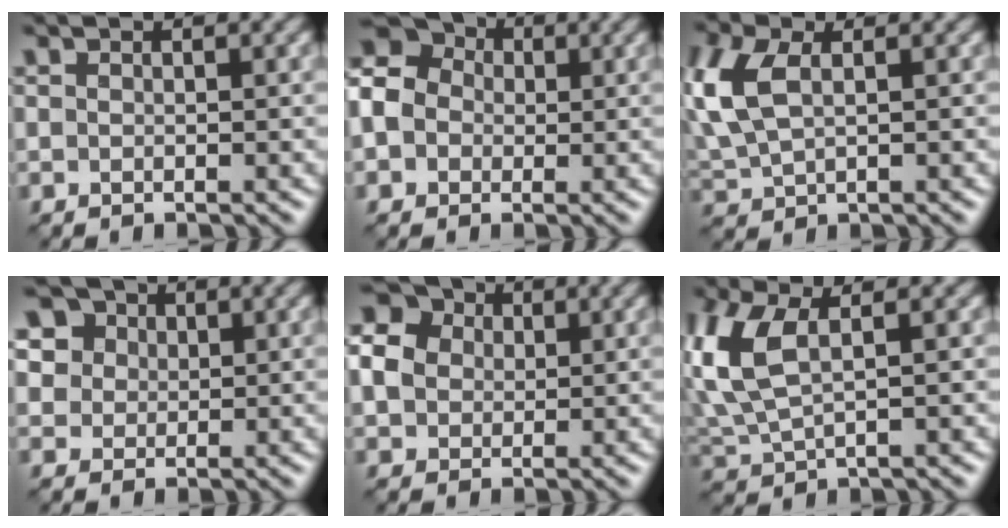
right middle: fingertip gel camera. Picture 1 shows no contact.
{"total": 10.4, "force": [0.6, 9.2, 4.7], "torque": [-0.112, 0.038, -0.036]}
{"total": 5.8, "force": [1.6, 3.2, 4.6], "torque": [-0.137, 0.011, 0.033]}
{"total": 7.7, "force": [4.2, 5.8, 2.9], "torque": [-0.071, 0.023, 0.055]}
{"total": 7.6, "force": [2.1, 6.4, 3.5], "torque": [-0.091, 0.033, 0.025]}
{"total": 6.4, "force": [1.7, 3.1, 5.3], "torque": [-0.148, 0.007, 0.035]}